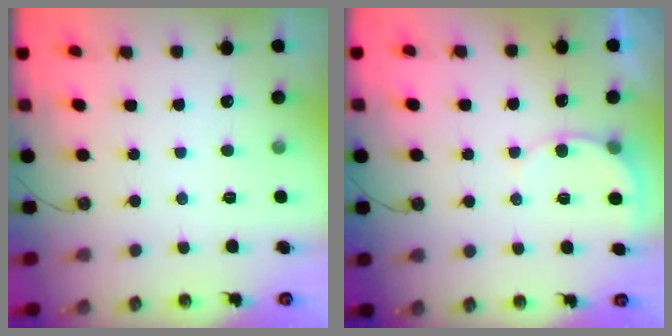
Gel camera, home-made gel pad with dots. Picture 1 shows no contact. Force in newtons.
{"total": 4.9, "press": 4.9, "slide": 0.5}